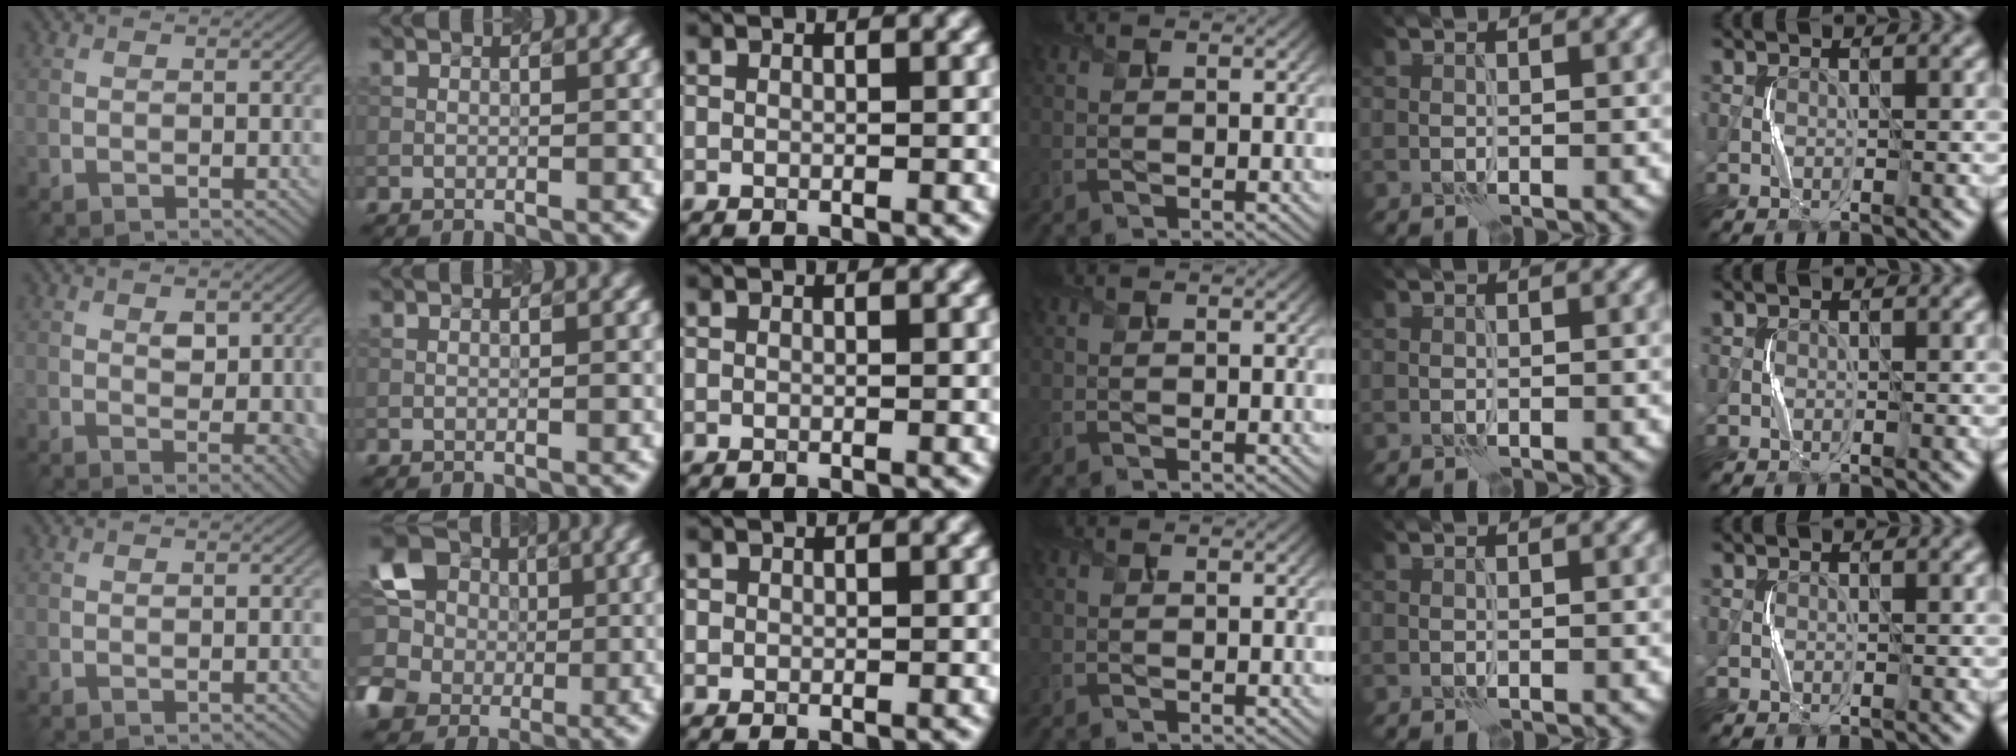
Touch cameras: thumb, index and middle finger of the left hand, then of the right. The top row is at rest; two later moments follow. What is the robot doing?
{"motion": "squeeze", "object": "stress ball aka squeeze ball"}